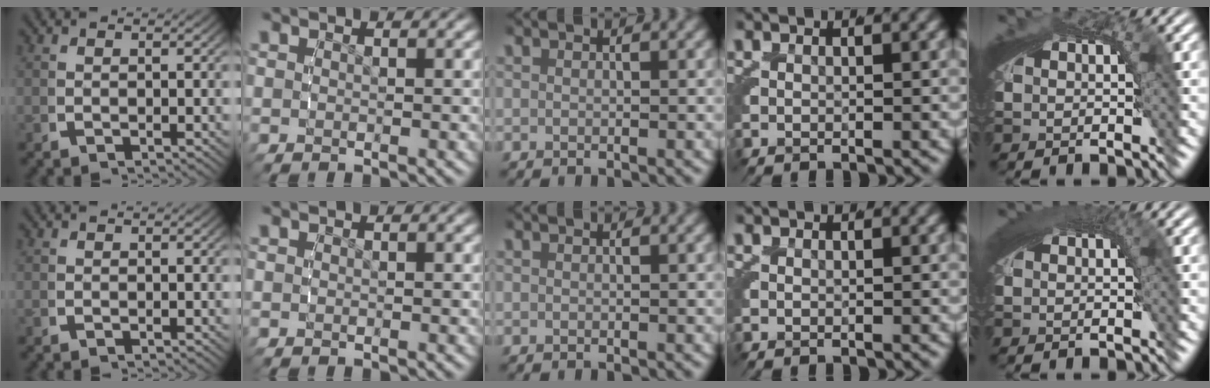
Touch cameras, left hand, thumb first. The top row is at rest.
{"little": {"total": 2.0, "force": [1.1, 0.5, 1.7], "torque": [-0.014, 0.011, 0.012]}}